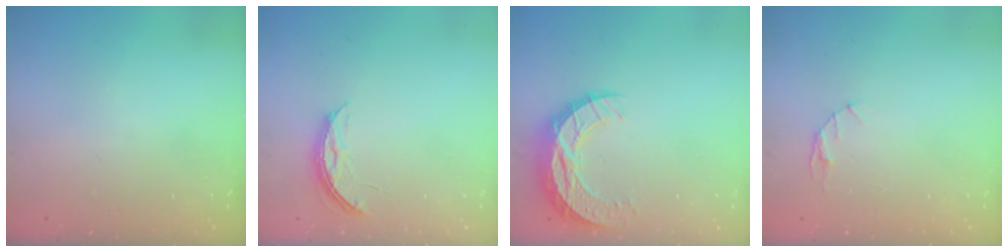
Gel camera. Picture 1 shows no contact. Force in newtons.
{"total": 5.8, "press": 5.7, "slide": 0.5}
{"total": 10.9, "press": 10.9, "slide": 0.7}
{"total": 2.9, "press": 2.9, "slide": 0.4}